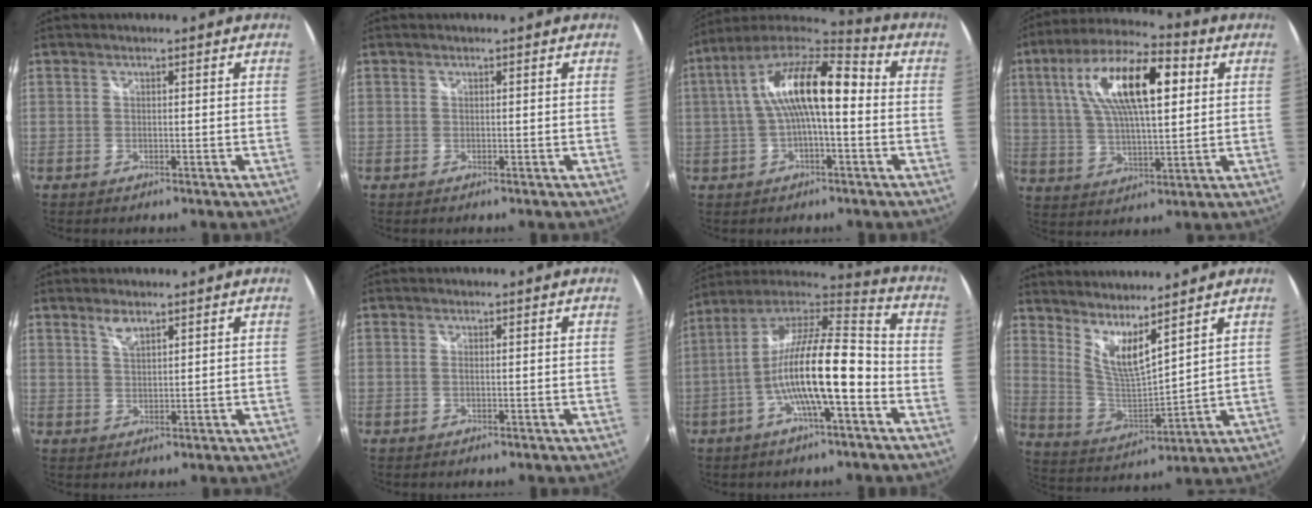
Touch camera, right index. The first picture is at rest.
{"total": 0.0}
{"total": 15.7, "force": [1.0, 4.9, 14.8], "torque": [-0.270, 0.026, 0.006]}
{"total": 17.9, "force": [5.5, 6.4, 15.8], "torque": [-0.286, 0.027, 0.092]}
{"total": 2.8, "force": [2.0, 1.0, 1.7], "torque": [-0.029, 0.001, 0.036]}
{"total": 0.7, "force": [-0.1, 0.1, 0.7], "torque": [-0.015, 0.000, -0.004]}
{"total": 17.9, "force": [-5.3, 3.5, 16.7], "torque": [-0.297, -0.006, -0.100]}
{"total": 9.5, "force": [7.1, 1.2, 6.1], "torque": [-0.108, -0.019, 0.137]}